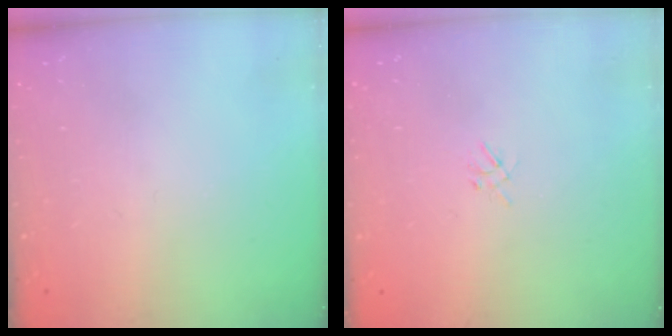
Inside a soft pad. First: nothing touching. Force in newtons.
{"total": 2.0, "press": 2.0, "slide": 0.4}